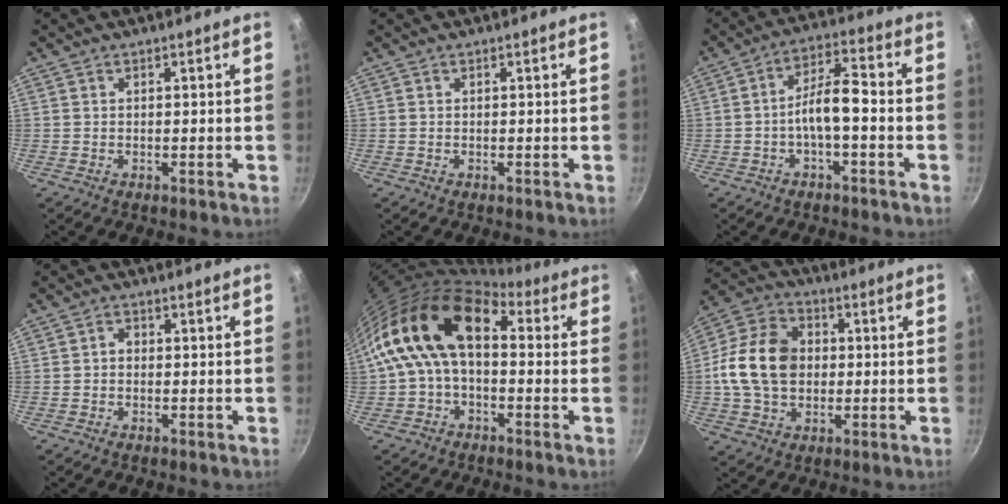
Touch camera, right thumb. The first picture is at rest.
{"total": 0.0}
{"total": 7.2, "force": [-2.1, 2.4, 6.4], "torque": [-0.115, 0.039, -0.041]}
{"total": 1.6, "force": [-0.3, 1.3, 0.9], "torque": [-0.012, 0.008, -0.007]}
{"total": 17.6, "force": [1.7, 10.9, 13.8], "torque": [-0.232, 0.040, 0.009]}
{"total": 15.4, "force": [0.3, 11.5, 10.2], "torque": [-0.167, 0.022, -0.007]}